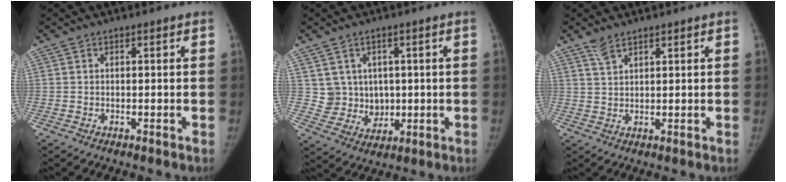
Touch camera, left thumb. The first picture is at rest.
{"total": 6.8, "force": [1.5, 6.3, 2.0], "torque": [0.001, -0.007, 0.039]}
{"total": 2.9, "force": [2.2, 1.1, 1.4], "torque": [-0.027, -0.002, 0.049]}